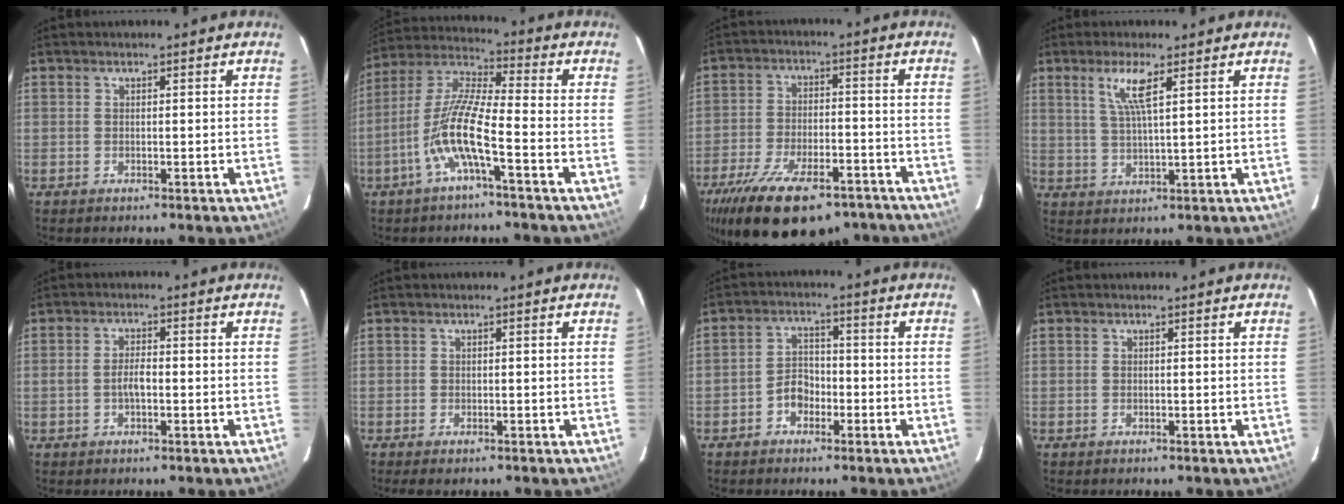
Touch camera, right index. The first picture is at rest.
{"total": 10.7, "force": [-4.6, 1.1, 9.6], "torque": [-0.203, 0.003, -0.094]}
{"total": 22.4, "force": [-15.8, 9.3, 12.8], "torque": [-0.251, -0.029, -0.237]}
{"total": 5.6, "force": [2.7, 0.4, 4.9], "torque": [-0.099, -0.002, 0.054]}
{"total": 2.8, "force": [-0.7, 1.1, 2.5], "torque": [-0.048, 0.004, -0.012]}
{"total": 1.6, "force": [-1.2, 0.7, 0.8], "torque": [-0.017, -0.006, -0.021]}
{"total": 4.4, "force": [-2.4, 3.2, 1.9], "torque": [-0.036, 0.019, -0.036]}
{"total": 0.0}